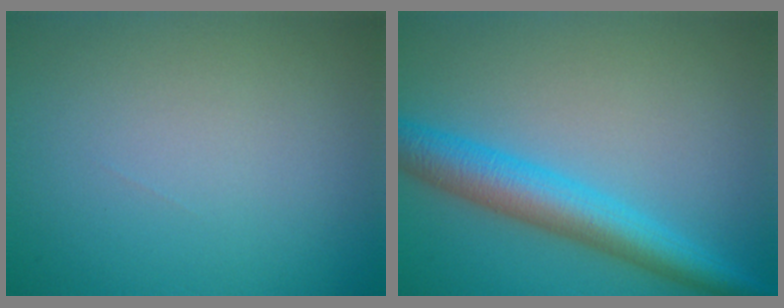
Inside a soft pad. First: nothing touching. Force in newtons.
{"total": 5.6, "press": 5.6, "slide": 0.1}